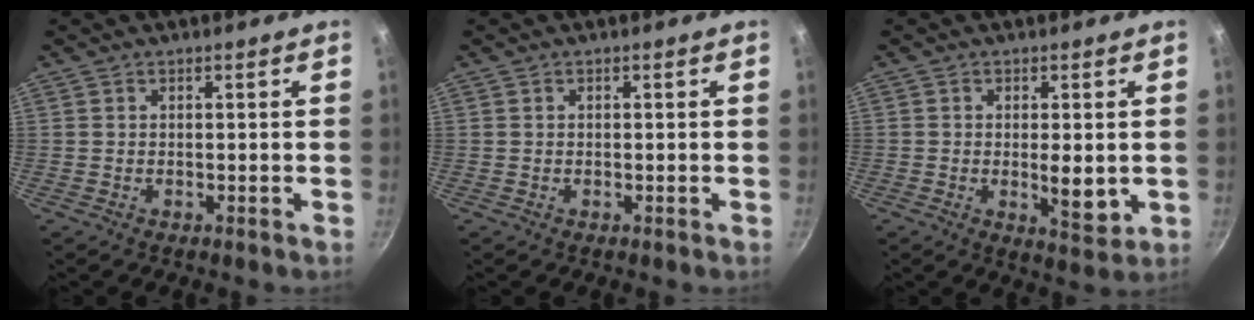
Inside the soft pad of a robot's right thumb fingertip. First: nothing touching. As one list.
[{"total": 0.0}, {"total": 5.8, "force": [-0.3, 2.5, 5.2], "torque": [-0.076, -0.017, 0.000]}]